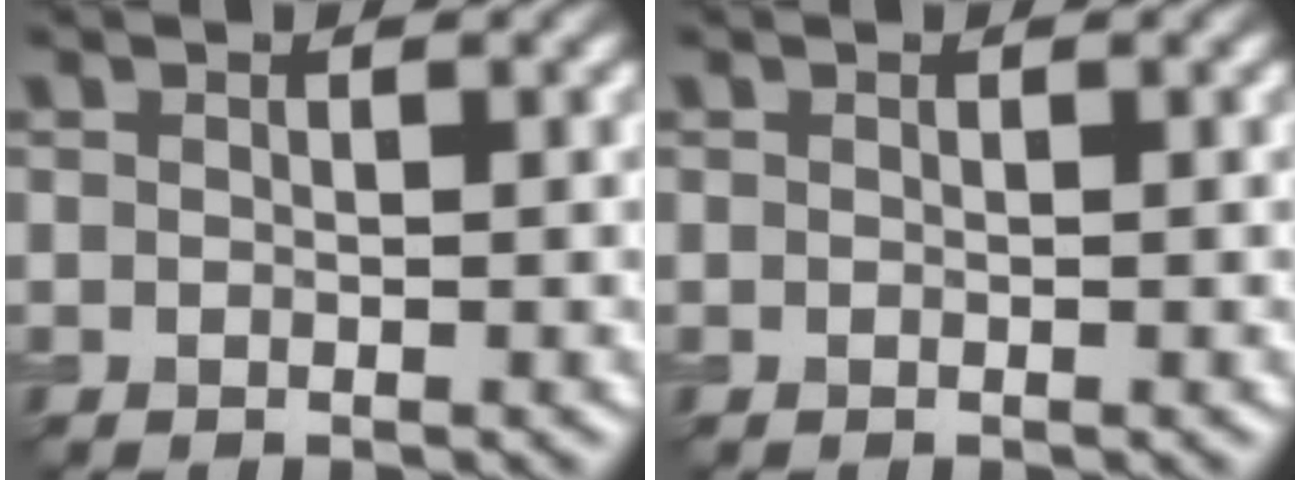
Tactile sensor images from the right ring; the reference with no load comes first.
{"total": 0.0}